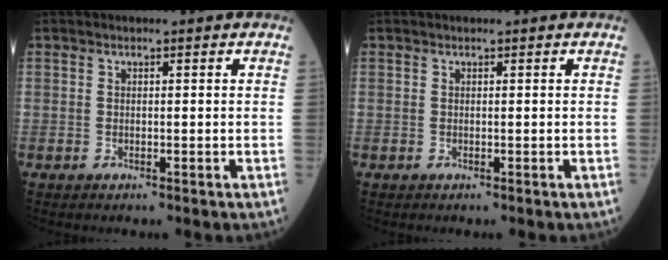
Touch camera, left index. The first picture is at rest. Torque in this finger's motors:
{"motor_torque": [0.00, 0.00, 0.00, 0.00]}